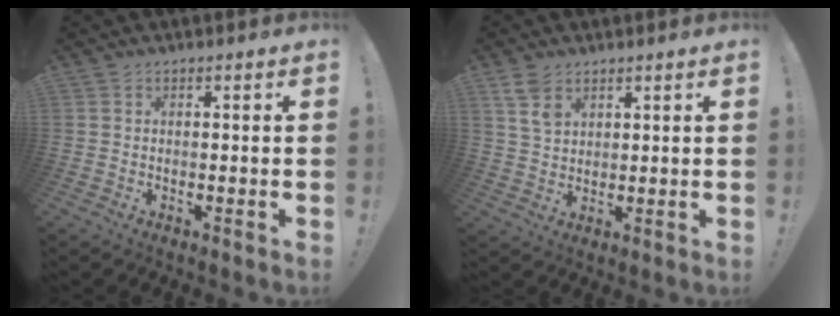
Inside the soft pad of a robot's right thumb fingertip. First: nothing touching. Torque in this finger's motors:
{"motor_torque": [0.45, 0.87, 0.63, 0.15, 0.00]}